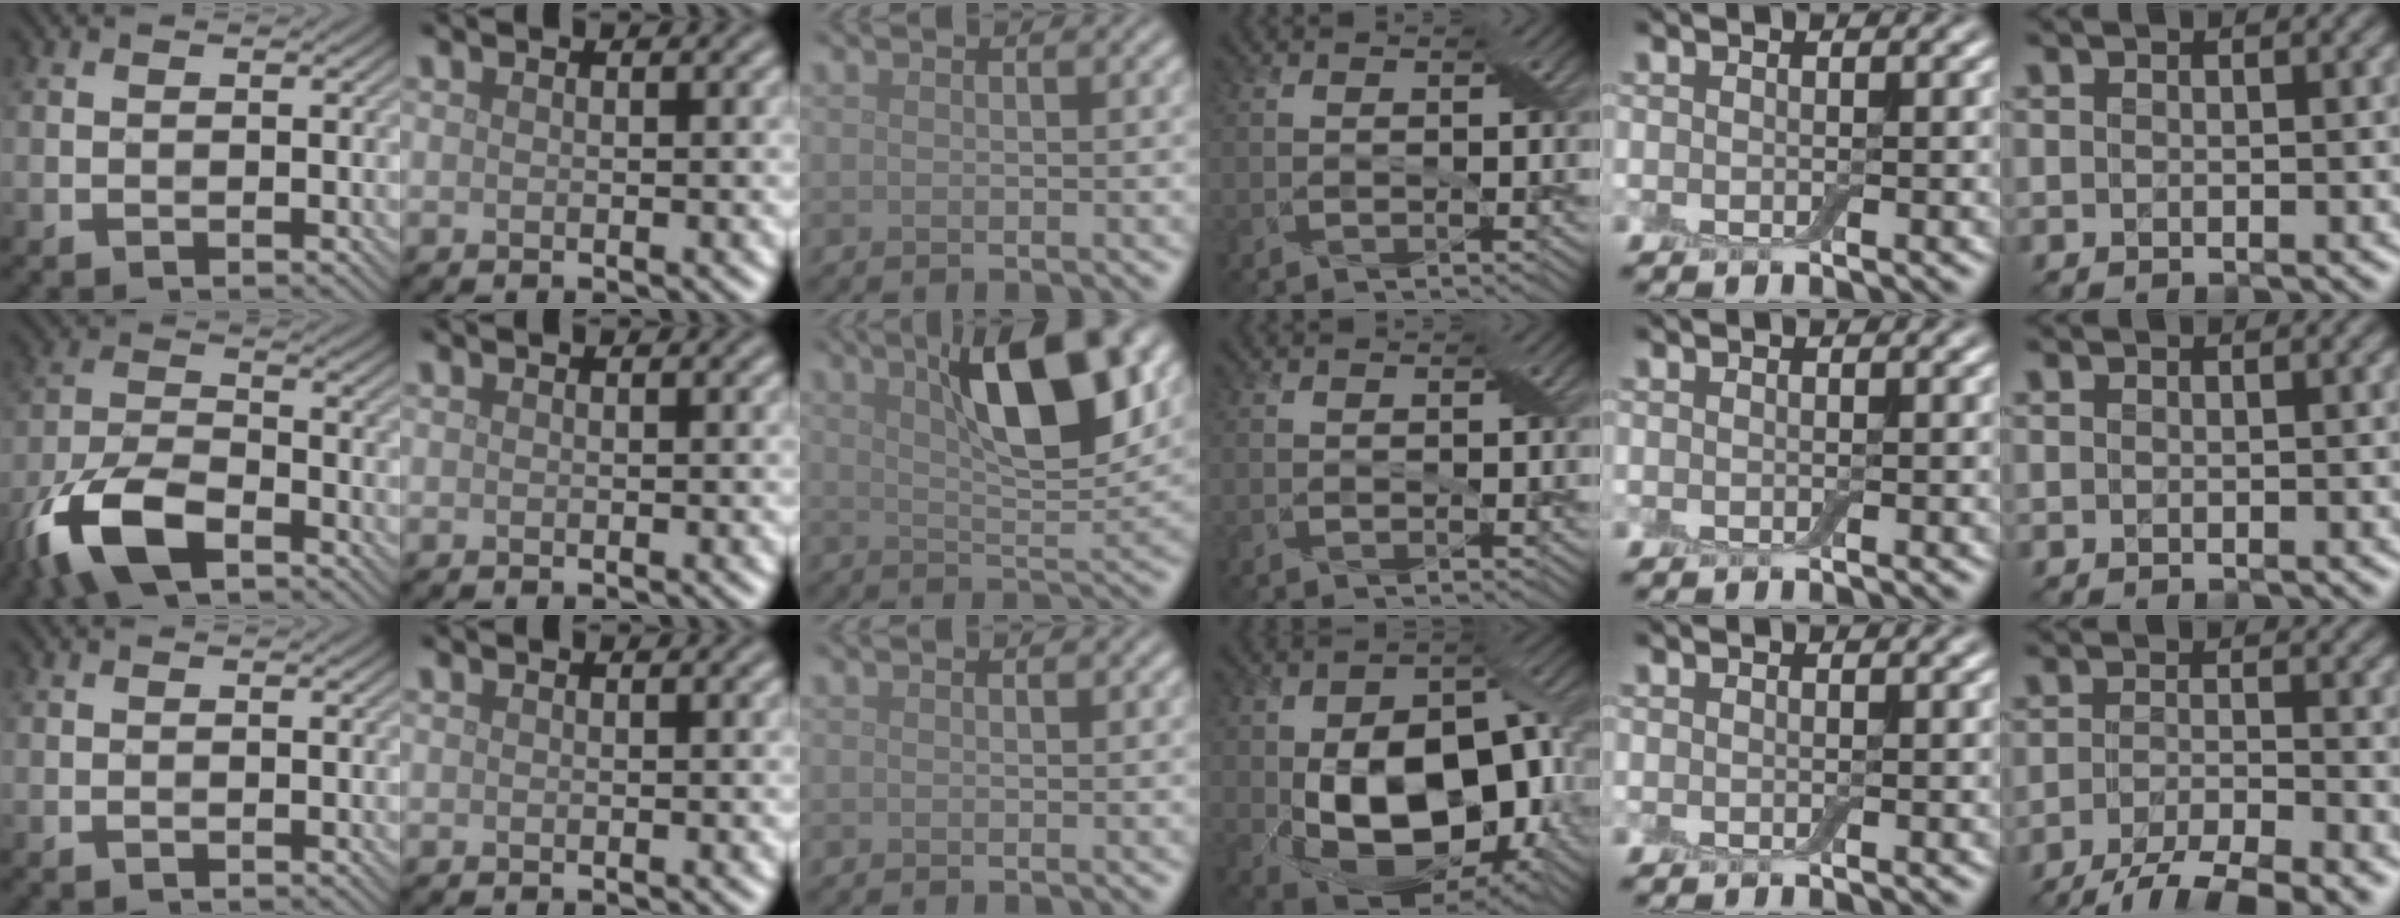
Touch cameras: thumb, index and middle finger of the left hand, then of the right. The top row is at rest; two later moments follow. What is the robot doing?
{"motion": "open", "object": "airpods case & airpods"}